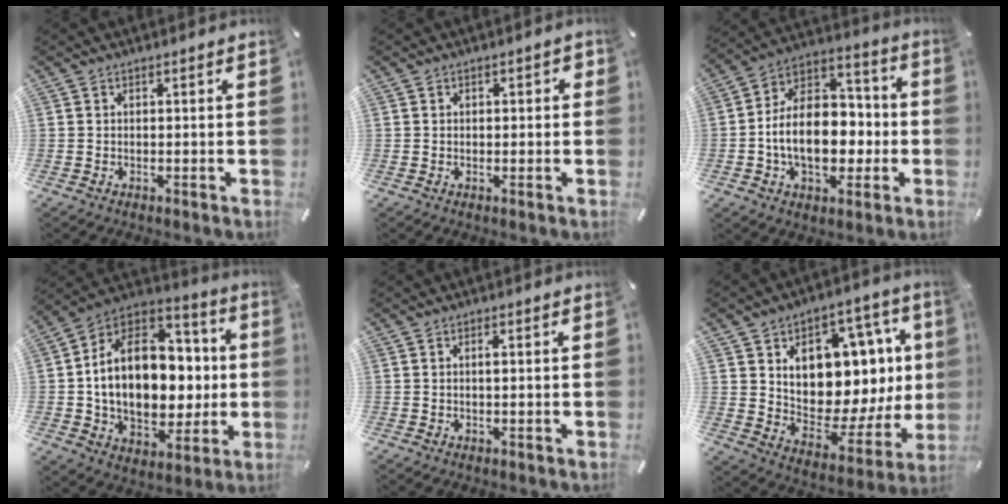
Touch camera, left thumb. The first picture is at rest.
{"total": 1.3, "force": [-0.3, 1.1, 0.7], "torque": [-0.004, 0.002, -0.010]}
{"total": 16.3, "force": [-3.1, 11.7, 10.9], "torque": [-0.188, 0.012, -0.054]}
{"total": 20.7, "force": [-0.2, 15.3, 14.0], "torque": [-0.250, -0.010, 0.004]}
{"total": 0.8, "force": [0.1, 0.2, 0.8], "torque": [-0.016, 0.000, 0.001]}
{"total": 15.1, "force": [4.3, 10.2, 10.3], "torque": [-0.132, -0.058, 0.069]}